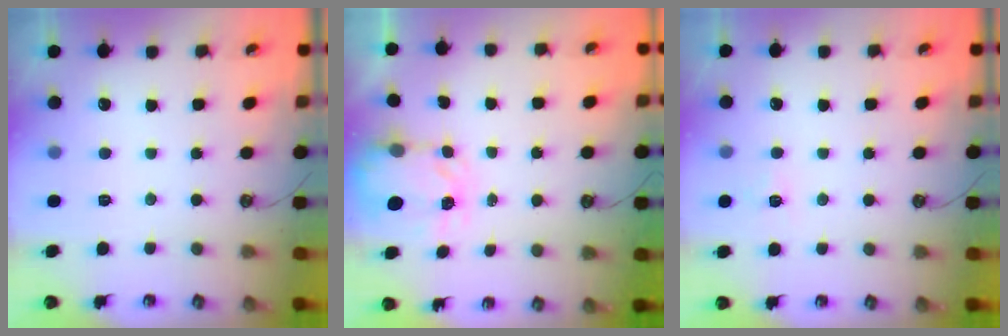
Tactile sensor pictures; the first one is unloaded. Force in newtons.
{"total": 3.6, "press": 3.5, "slide": 0.5}
{"total": 3.3, "press": 3.2, "slide": 0.4}